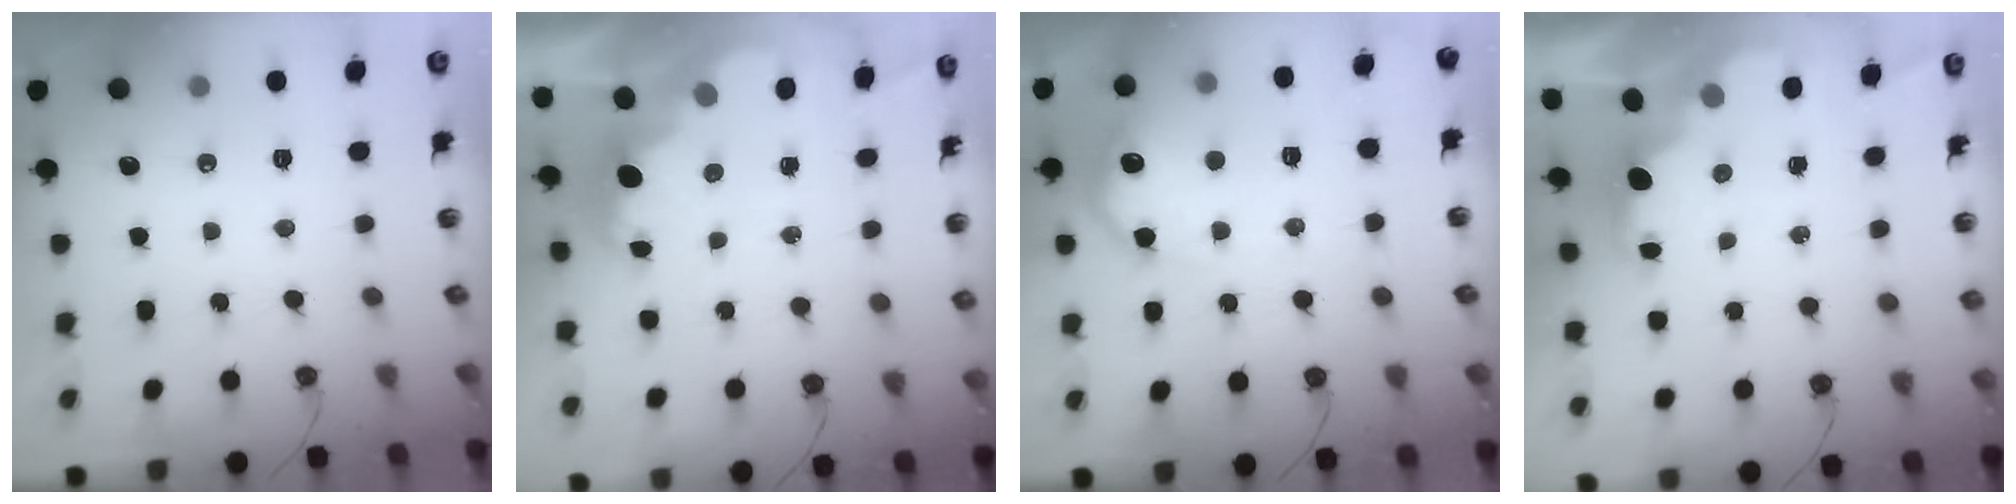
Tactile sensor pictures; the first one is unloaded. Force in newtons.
{"total": 2.7, "press": 2.6, "slide": 0.5}
{"total": 14.8, "press": 14.7, "slide": 0.7}
{"total": 1.9, "press": 1.7, "slide": 0.7}